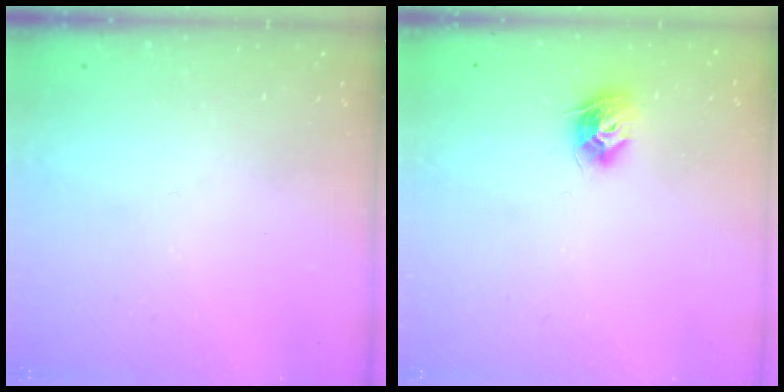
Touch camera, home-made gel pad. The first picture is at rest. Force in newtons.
{"total": 9.3, "press": 9.3, "slide": 0.2}